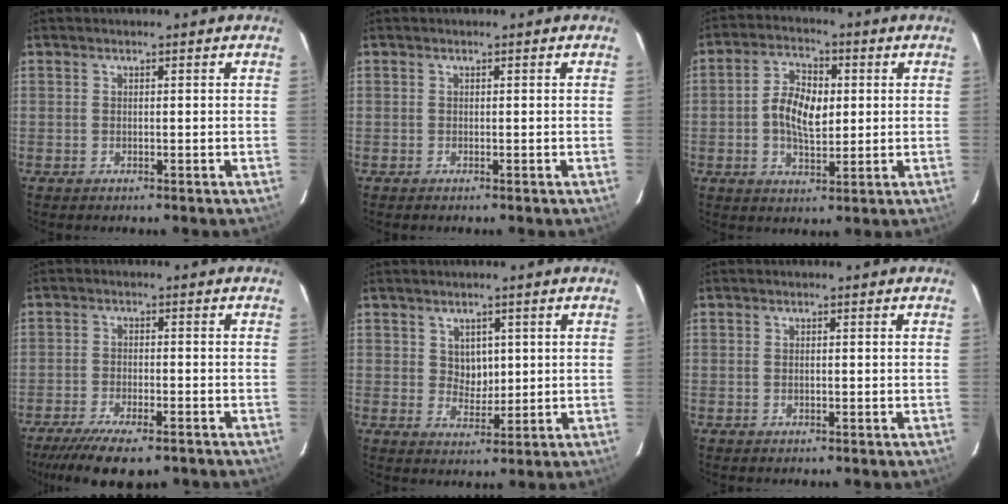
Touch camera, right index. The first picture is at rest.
{"total": 0.0}
{"total": 8.2, "force": [0.3, 4.6, 6.8], "torque": [-0.130, 0.015, 0.004]}
{"total": 12.6, "force": [-9.6, 3.6, 7.4], "torque": [-0.162, -0.037, -0.157]}
{"total": 4.0, "force": [1.2, 3.3, 1.8], "torque": [-0.024, 0.004, 0.027]}
{"total": 0.6, "force": [-0.1, 0.3, 0.4], "torque": [-0.007, 0.000, -0.002]}